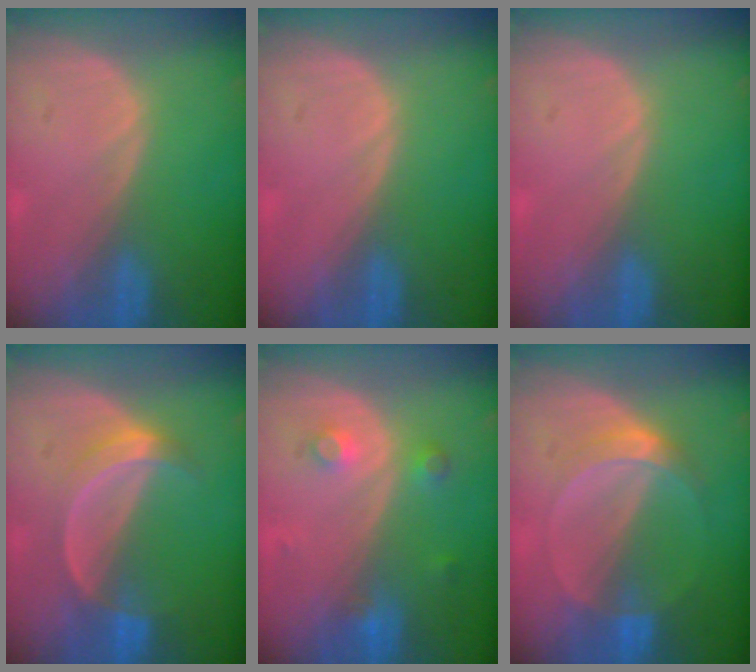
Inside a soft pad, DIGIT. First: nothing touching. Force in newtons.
{"total": 0.0}
{"total": 0.0}
{"total": 5.0, "press": 4.9, "slide": 0.7}
{"total": 3.3, "press": 3.1, "slide": 1.1}
{"total": 5.0, "press": 4.6, "slide": 2.0}